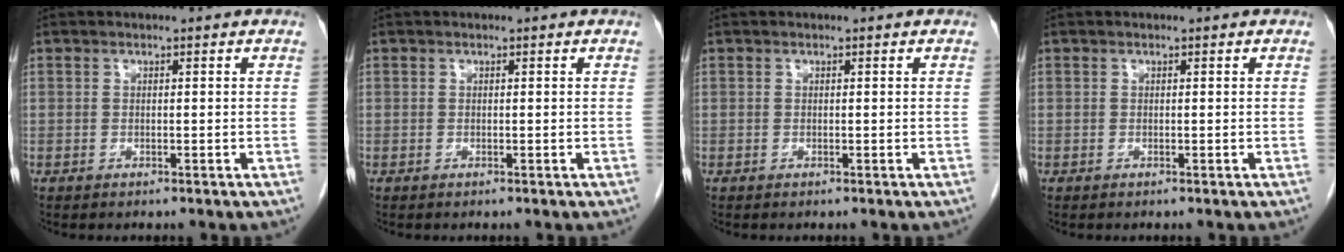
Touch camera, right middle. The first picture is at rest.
{"total": 0.0}
{"total": 0.0}
{"total": 0.0}